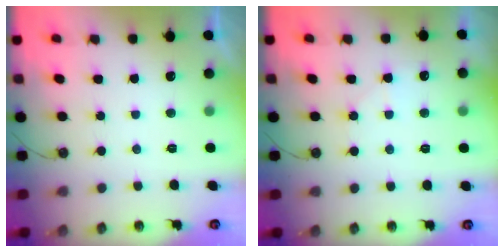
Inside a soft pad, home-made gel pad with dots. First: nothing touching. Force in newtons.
{"total": 4.7, "press": 4.7, "slide": 0.6}